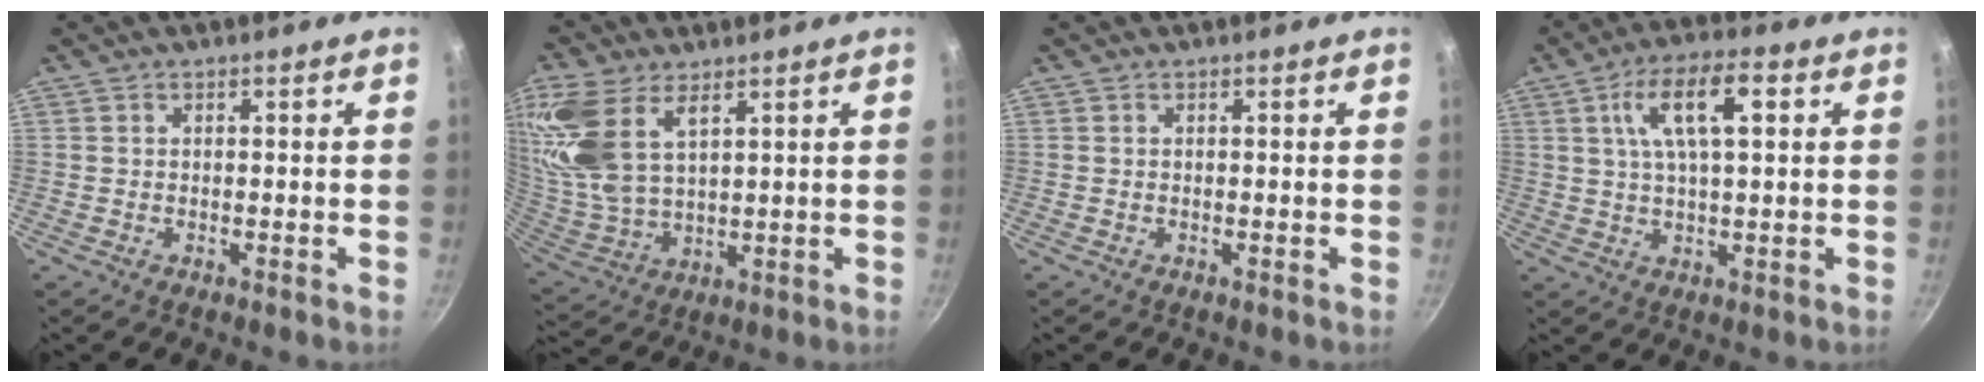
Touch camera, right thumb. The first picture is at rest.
{"total": 17.8, "force": [7.9, 10.4, 12.1], "torque": [-0.261, -0.013, 0.169]}
{"total": 0.0}
{"total": 10.7, "force": [3.4, 3.9, 9.4], "torque": [-0.161, 0.013, 0.057]}